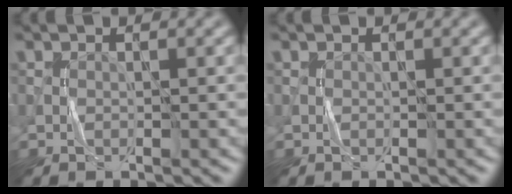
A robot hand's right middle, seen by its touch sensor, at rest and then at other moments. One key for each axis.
{"total": 0.0}